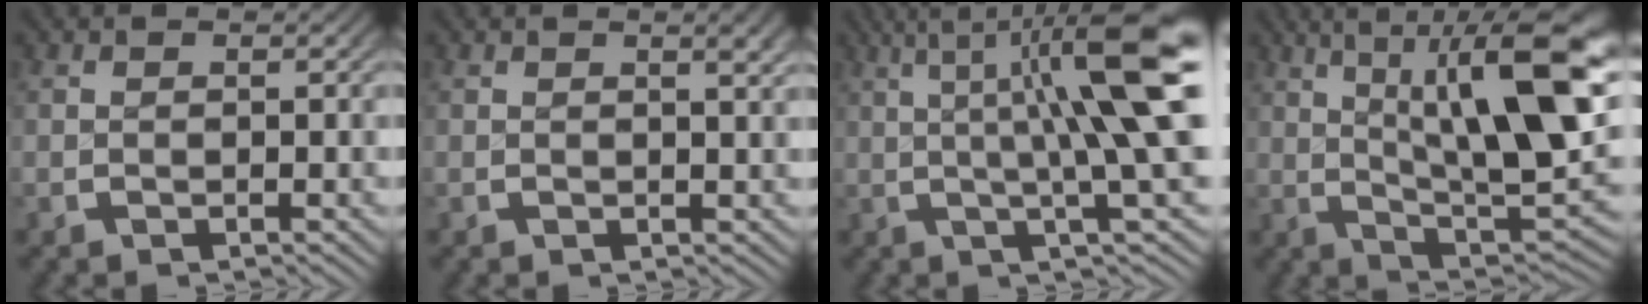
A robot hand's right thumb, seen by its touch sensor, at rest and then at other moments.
{"total": 1.7, "force": [0.7, 0.4, 1.5], "torque": [-0.017, -0.001, 0.010]}
{"total": 11.1, "force": [1.7, 3.9, 10.2], "torque": [-0.139, -0.001, 0.018]}
{"total": 13.9, "force": [1.5, 6.4, 12.2], "torque": [-0.181, -0.033, 0.029]}